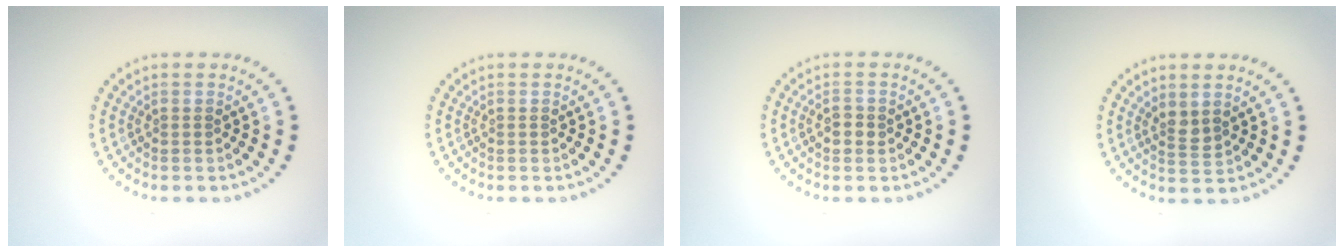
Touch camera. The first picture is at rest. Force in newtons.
{"total": 0.0}
{"total": 1.3, "press": 1.3, "slide": 0.1}
{"total": 1.5, "press": 1.3, "slide": 0.8}